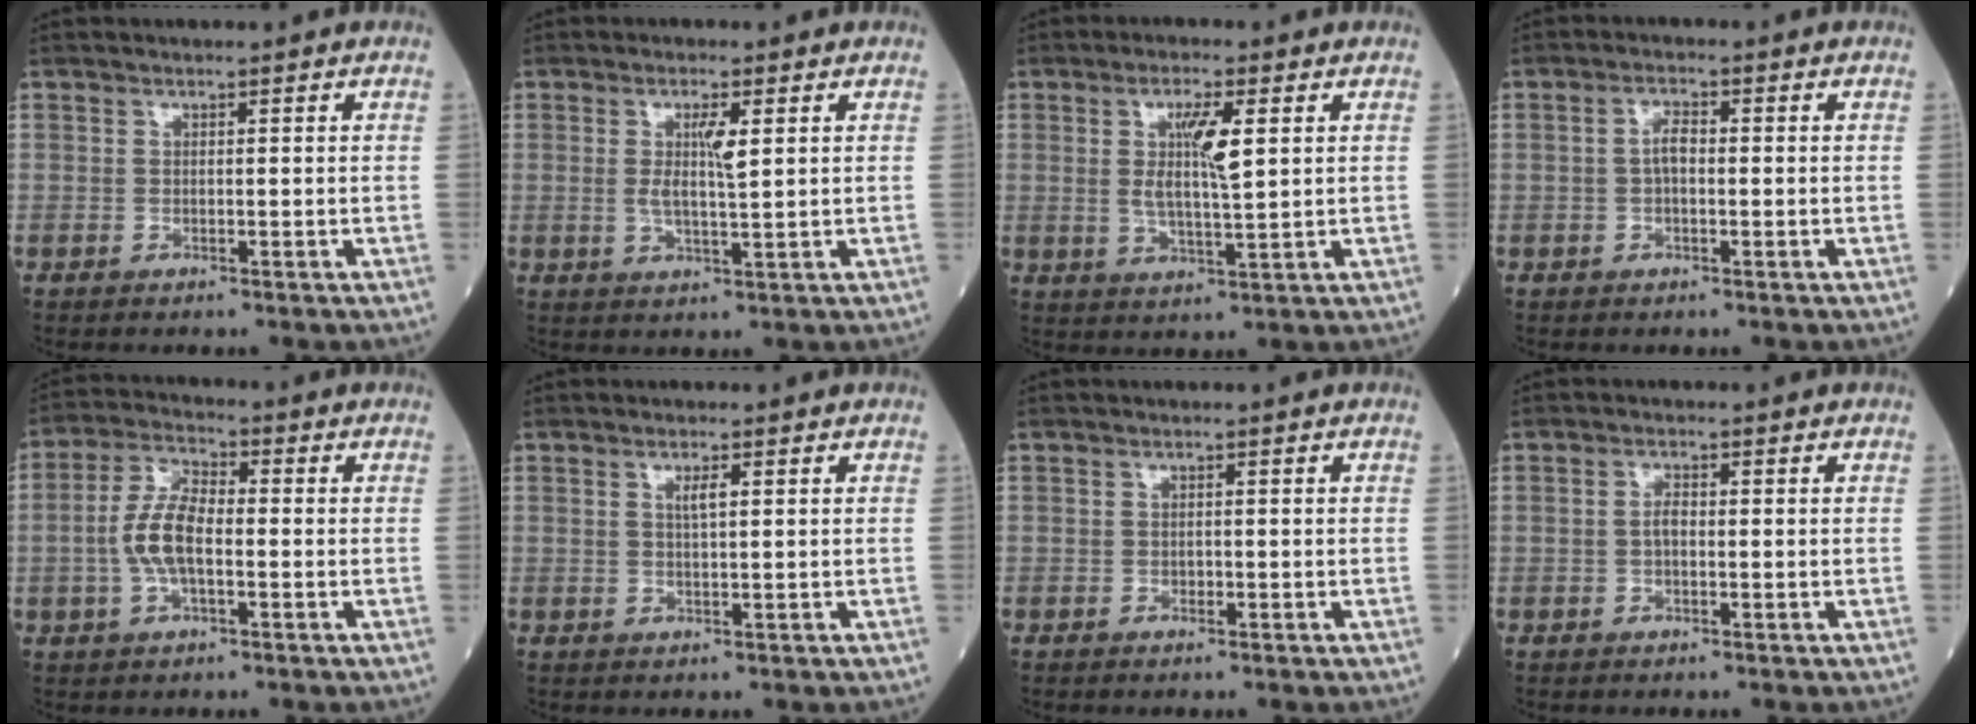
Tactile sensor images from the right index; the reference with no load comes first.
{"total": 4.2, "force": [1.0, 0.4, 4.0], "torque": [-0.076, -0.004, 0.018]}
{"total": 6.5, "force": [1.6, 0.8, 6.2], "torque": [-0.117, -0.002, 0.031]}
{"total": 2.4, "force": [-0.2, 1.1, 2.2], "torque": [-0.042, 0.011, -0.003]}
{"total": 7.5, "force": [-1.1, 3.0, 6.8], "torque": [-0.150, 0.013, -0.025]}
{"total": 1.8, "force": [0.6, 0.1, 1.6], "torque": [-0.031, -0.001, 0.011]}
{"total": 0.5, "force": [-0.2, 0.4, 0.3], "torque": [-0.005, 0.002, -0.003]}
{"total": 1.7, "force": [-0.2, 0.9, 1.4], "torque": [-0.028, 0.005, -0.004]}